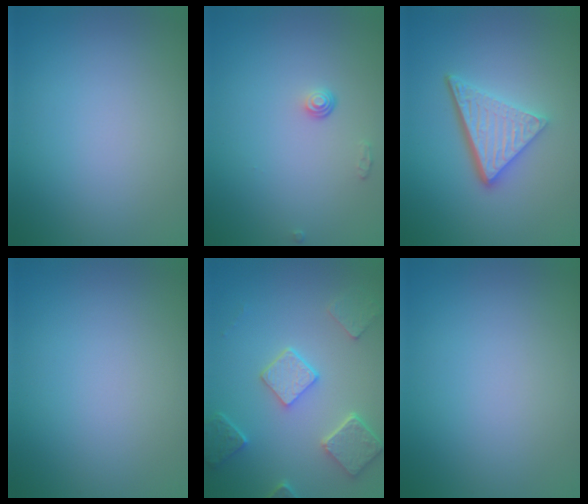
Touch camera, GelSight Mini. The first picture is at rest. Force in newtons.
{"total": 1.0, "press": 0.7, "slide": 0.8}
{"total": 5.0, "press": 3.5, "slide": 3.6}
{"total": 0.0}
{"total": 4.8, "press": 3.9, "slide": 2.9}
{"total": 0.0}